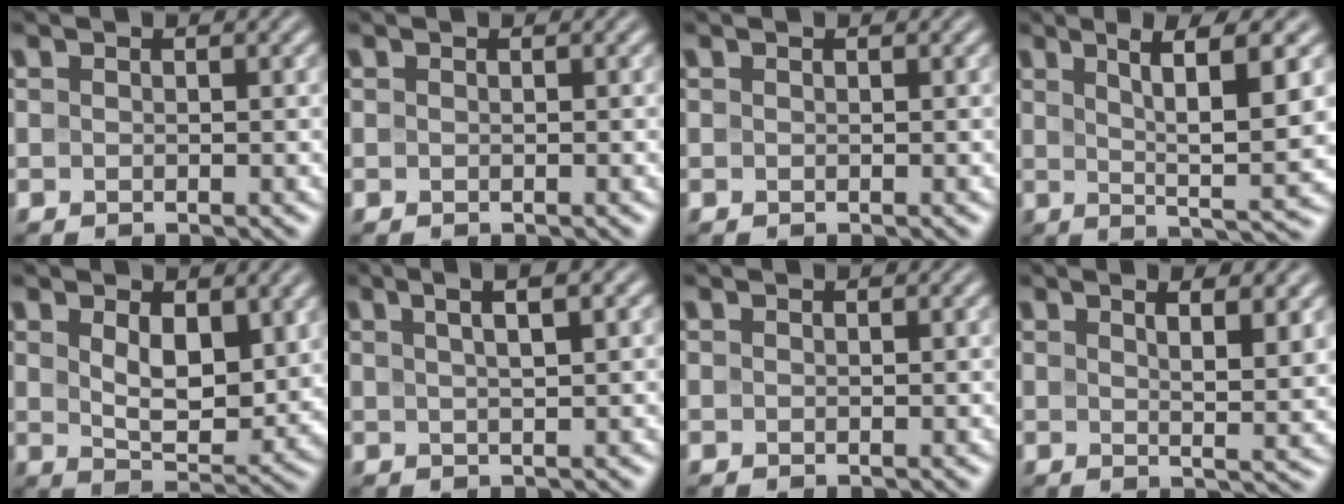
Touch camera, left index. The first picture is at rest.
{"total": 0.0}
{"total": 0.0}
{"total": 9.0, "force": [2.2, 1.7, 8.6], "torque": [-0.122, 0.006, 0.039]}
{"total": 5.0, "force": [1.6, 2.5, 4.0], "torque": [-0.075, -0.012, 0.036]}
{"total": 4.0, "force": [2.0, 1.2, 3.3], "torque": [-0.028, 0.009, 0.010]}
{"total": 0.0}
{"total": 5.3, "force": [2.0, 1.2, 4.7], "torque": [-0.059, 0.000, 0.027]}